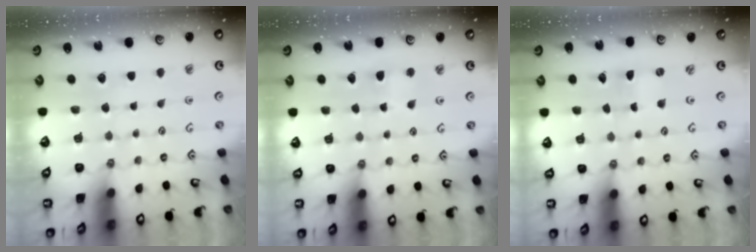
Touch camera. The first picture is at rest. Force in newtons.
{"total": 2.9, "press": 2.9, "slide": 0.3}
{"total": 0.0}